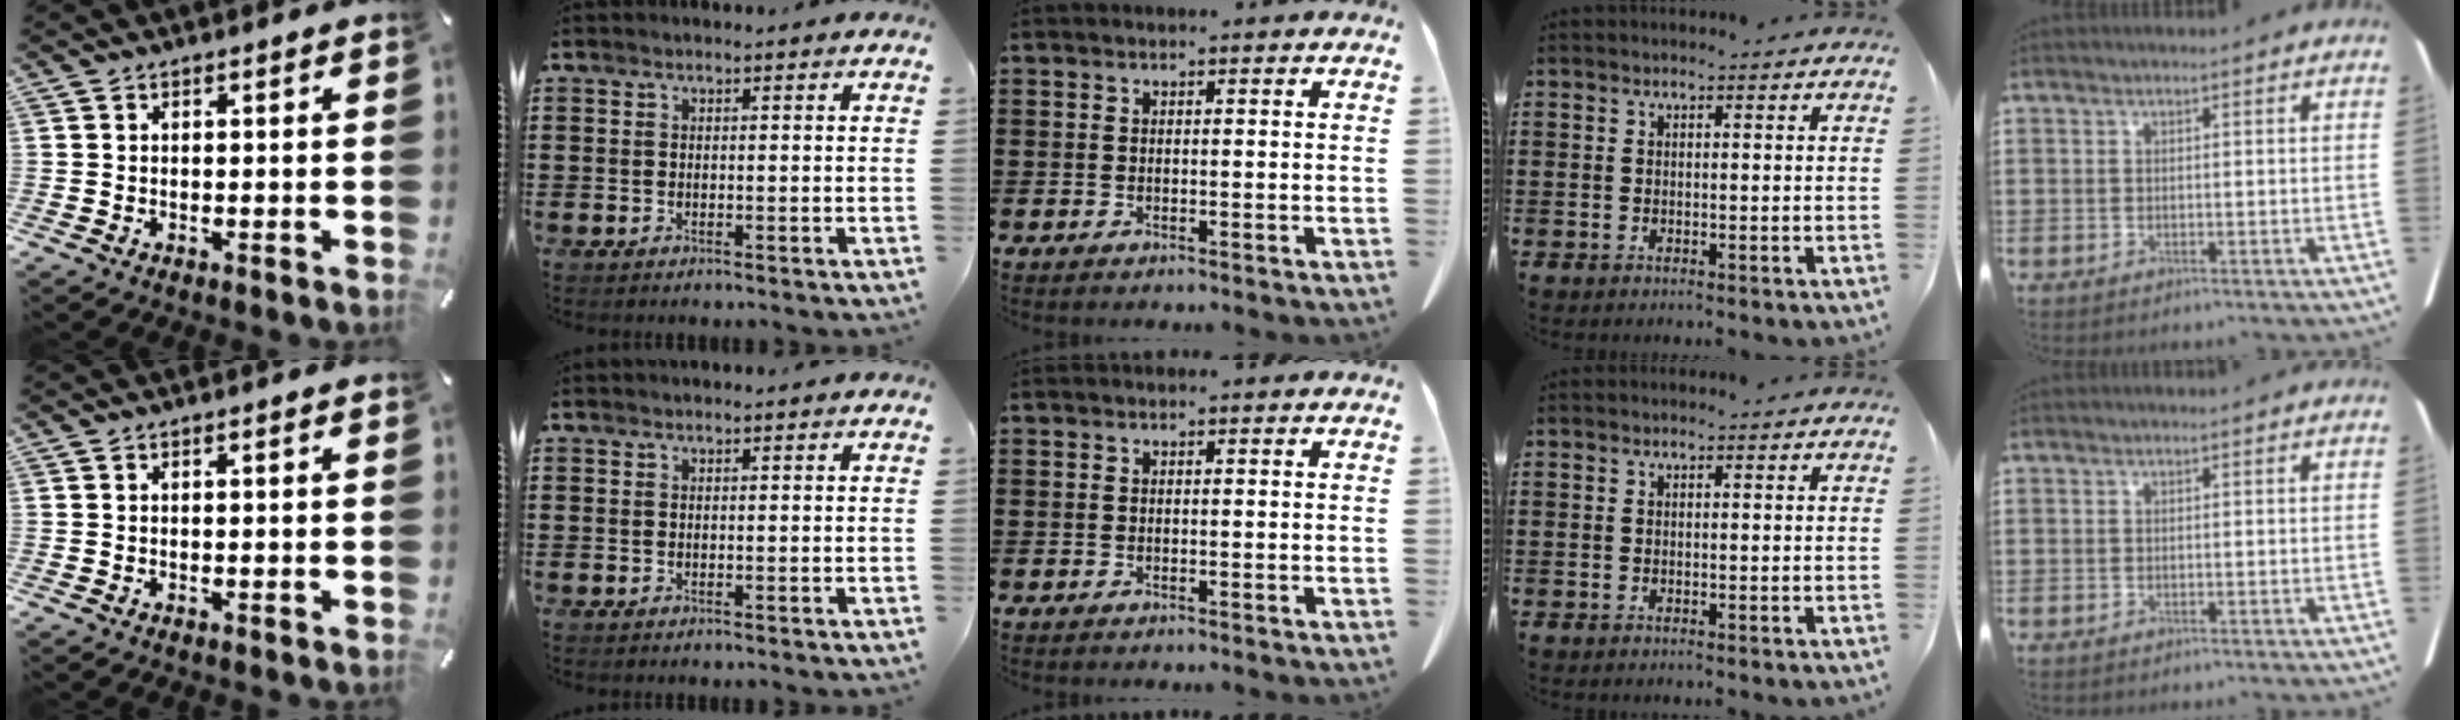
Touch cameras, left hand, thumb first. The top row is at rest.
{"thumb": {"total": 0.5, "force": [0.1, 0.0, 0.5], "torque": [-0.008, 0.000, 0.001]}}